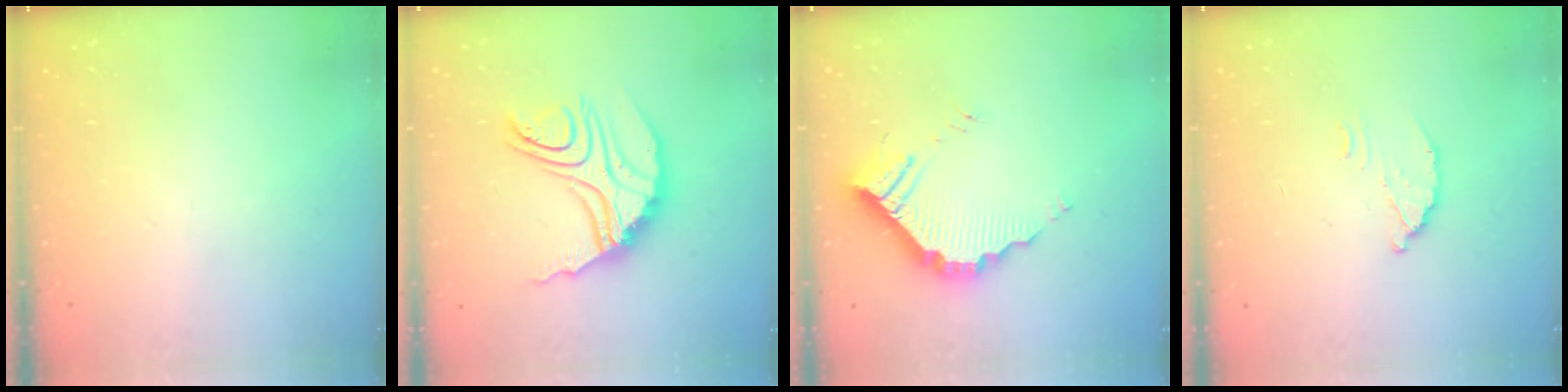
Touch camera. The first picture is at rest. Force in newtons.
{"total": 14.9, "press": 14.9, "slide": 1.4}
{"total": 10.6, "press": 10.6, "slide": 0.3}
{"total": 3.7, "press": 3.7, "slide": 0.4}